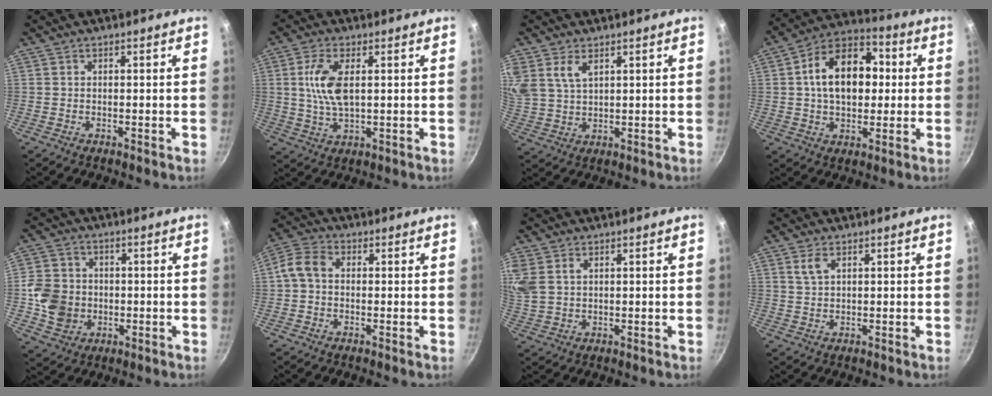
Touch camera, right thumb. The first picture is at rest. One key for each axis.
{"total": 8.3, "fx": 1.5, "fy": 3.7, "fz": 7.2, "tx": -0.155, "ty": -0.005, "tz": 0.031}
{"total": 8.4, "fx": 3.9, "fy": 5.0, "fz": 5.5, "tx": -0.122, "ty": -0.003, "tz": 0.089}
{"total": 16.4, "fx": 2.0, "fy": 10.5, "fz": 12.4, "tx": -0.173, "ty": 0.023, "tz": 0.023}
{"total": 9.5, "fx": -1.1, "fy": 8.3, "fz": 4.5, "tx": -0.061, "ty": 0.007, "tz": -0.018}
{"total": 5.8, "fx": 0.2, "fy": 4.2, "fz": 4.0, "tx": -0.080, "ty": 0.018, "tz": -0.006}
{"total": 7.7, "fx": 2.3, "fy": 5.4, "fz": 5.0, "tx": -0.141, "ty": 0.009, "tz": 0.057}
{"total": 2.5, "fx": 1.3, "fy": 1.2, "fz": 1.7, "tx": -0.037, "ty": 0.002, "tz": 0.033}